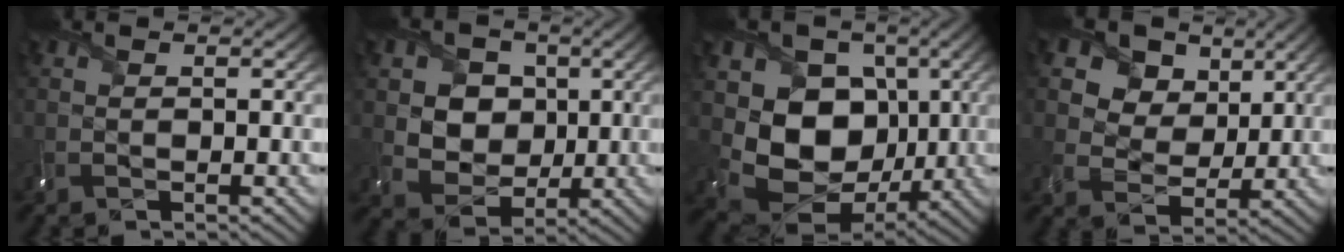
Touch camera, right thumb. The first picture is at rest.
{"total": 7.6, "force": [1.6, 6.6, 3.5], "torque": [-0.103, -0.003, 0.030]}
{"total": 12.5, "force": [0.7, 10.4, 7.0], "torque": [-0.142, -0.025, 0.011]}
{"total": 12.5, "force": [7.0, 8.7, 5.6], "torque": [-0.155, 0.004, 0.128]}